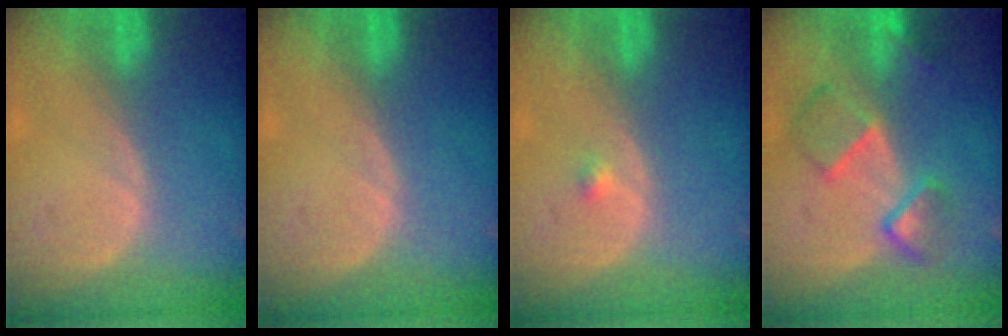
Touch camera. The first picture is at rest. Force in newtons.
{"total": 0.0}
{"total": 0.9, "press": 0.7, "slide": 0.6}
{"total": 6.6, "press": 6.6, "slide": 1.1}